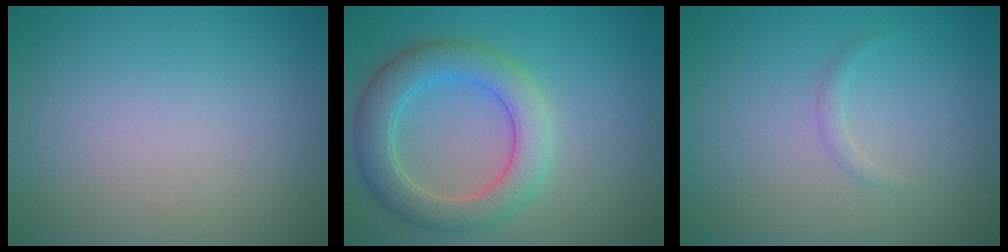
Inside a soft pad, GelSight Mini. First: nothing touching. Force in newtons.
{"total": 5.3, "press": 5.3, "slide": 0.2}
{"total": 0.7, "press": 0.7, "slide": 0.1}